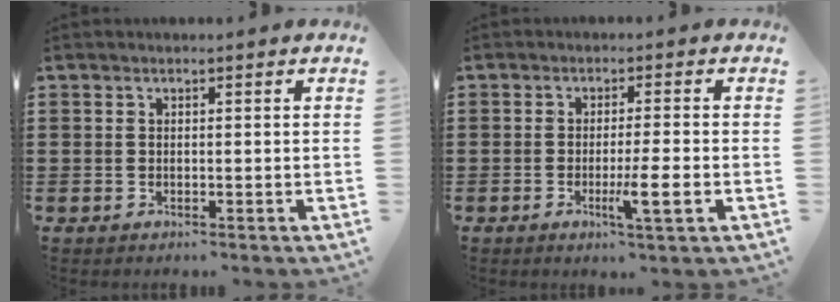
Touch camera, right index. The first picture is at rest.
{"total": 4.9, "force": [-1.7, 0.0, 4.6], "torque": [-0.081, -0.014, -0.030]}